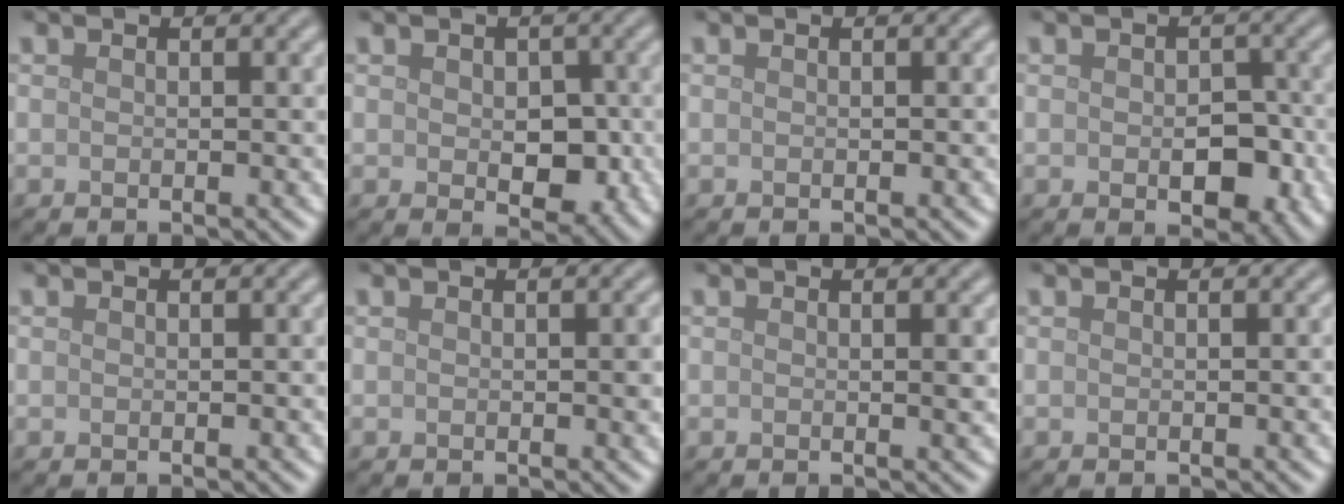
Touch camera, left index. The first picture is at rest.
{"total": 4.2, "force": [-0.4, 2.7, 3.2], "torque": [-0.041, -0.010, -0.003]}
{"total": 0.0}
{"total": 4.4, "force": [-0.8, 2.6, 3.4], "torque": [-0.042, -0.010, -0.009]}
{"total": 0.0}
{"total": 0.7, "force": [-0.1, 0.1, 0.7], "torque": [-0.008, 0.000, 0.001]}
{"total": 0.9, "force": [0.0, 0.1, 0.9], "torque": [-0.010, 0.000, -0.001]}
{"total": 0.8, "force": [-0.1, 0.2, 0.8], "torque": [-0.007, 0.002, -0.001]}